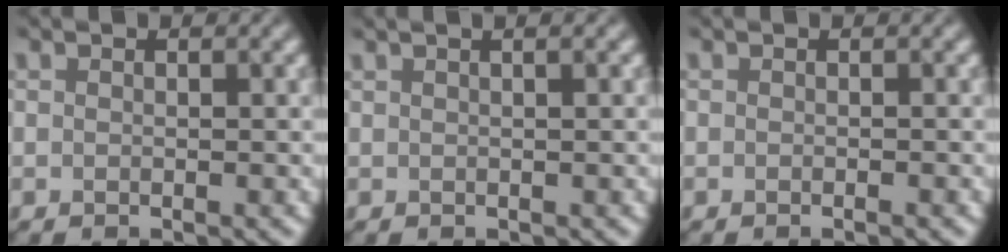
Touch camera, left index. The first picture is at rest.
{"total": 1.7, "force": [1.0, 0.5, 1.3], "torque": [-0.015, 0.002, 0.007]}
{"total": 0.6, "force": [-0.4, -0.1, 0.5], "torque": [-0.007, 0.001, -0.004]}